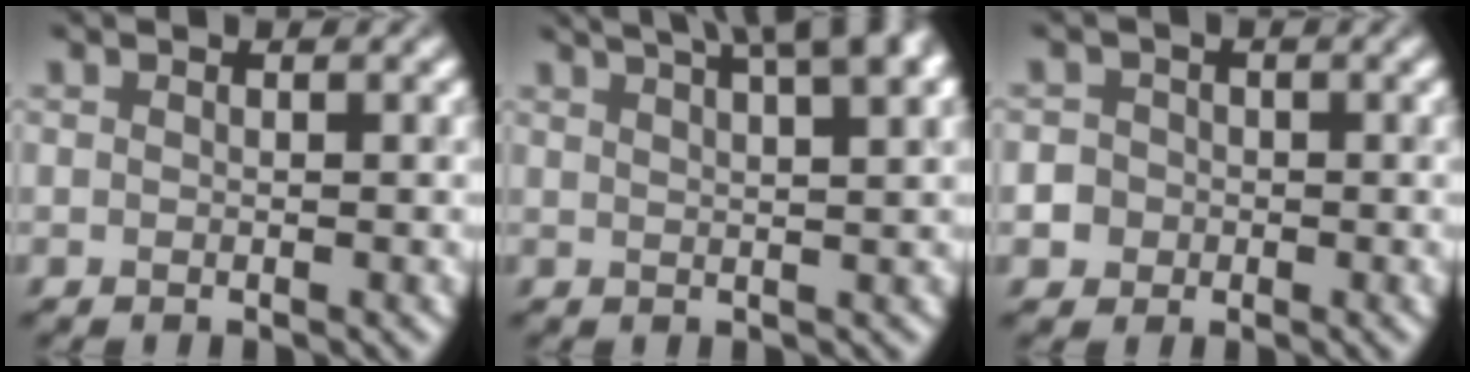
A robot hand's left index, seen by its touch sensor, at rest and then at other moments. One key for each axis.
{"total": 10.2, "fx": 6.4, "fy": 3.7, "fz": 7.0, "tx": -0.059, "ty": 0.059, "tz": 0.061}
{"total": 3.3, "fx": -1.4, "fy": 2.9, "fz": 0.3, "tx": 0.019, "ty": 0.007, "tz": -0.040}